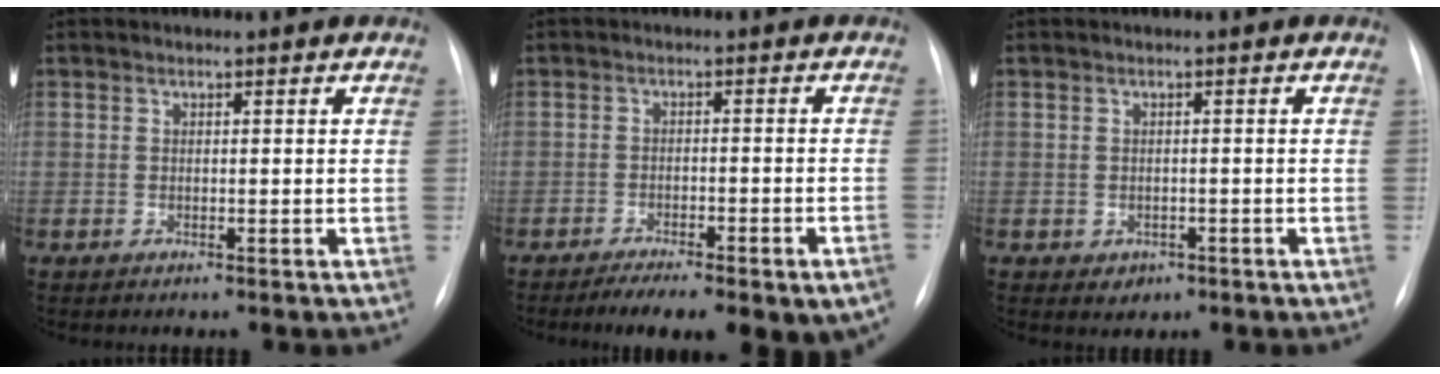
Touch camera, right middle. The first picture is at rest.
{"total": 12.7, "force": [-8.7, 3.2, 8.7], "torque": [-0.108, 0.001, -0.120]}
{"total": 1.8, "force": [-0.8, 1.5, 0.6], "torque": [-0.009, 0.001, -0.002]}